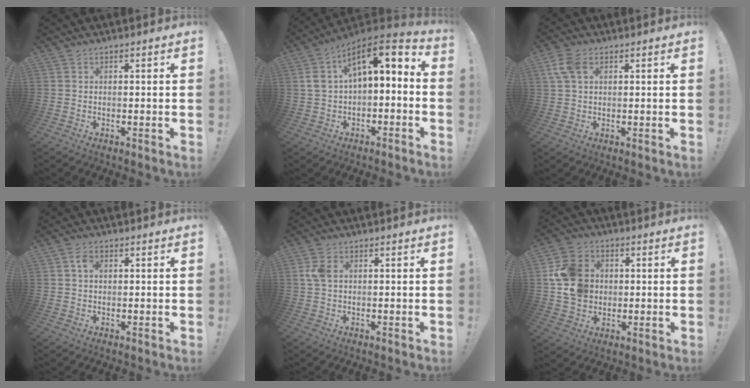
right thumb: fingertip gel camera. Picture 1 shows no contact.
{"total": 10.2, "force": [2.5, 5.8, 8.1], "torque": [-0.130, -0.011, 0.045]}
{"total": 6.3, "force": [2.2, 3.8, 4.5], "torque": [-0.094, 0.006, 0.046]}
{"total": 3.1, "force": [1.0, 1.9, 2.2], "torque": [-0.032, 0.001, 0.016]}
{"total": 3.7, "force": [1.0, 2.3, 2.7], "torque": [-0.052, 0.007, 0.018]}
{"total": 13.6, "force": [1.3, 11.9, 6.5], "torque": [-0.102, 0.008, 0.034]}